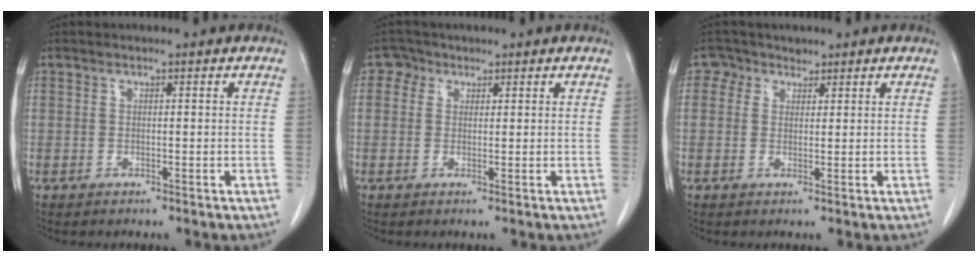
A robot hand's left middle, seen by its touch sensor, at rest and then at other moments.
{"total": 2.0, "force": [1.0, 1.7, 0.3], "torque": [0.002, 0.003, 0.010]}
{"total": 2.5, "force": [1.5, 2.0, -0.1], "torque": [0.008, 0.011, 0.021]}